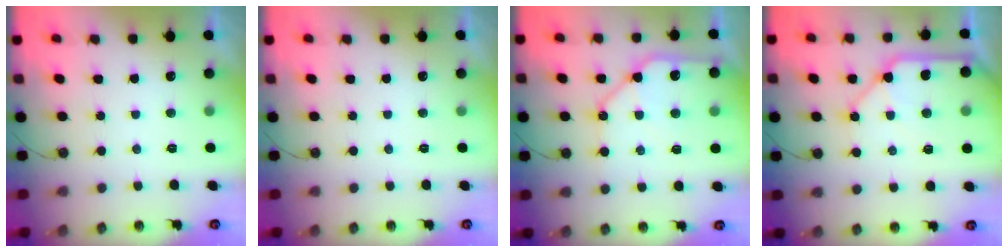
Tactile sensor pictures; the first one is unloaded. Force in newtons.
{"total": 0.0}
{"total": 13.1, "press": 13.0, "slide": 1.9}
{"total": 14.3, "press": 14.2, "slide": 1.7}